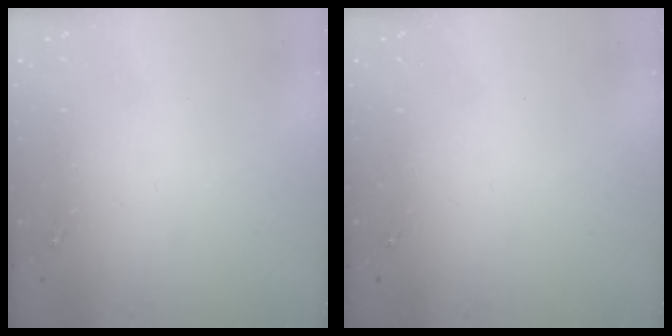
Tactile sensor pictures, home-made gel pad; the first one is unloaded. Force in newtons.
{"total": 0.0}